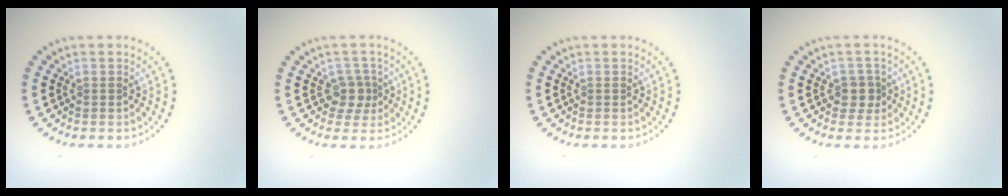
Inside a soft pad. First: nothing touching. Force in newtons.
{"total": 2.1, "press": 1.7, "slide": 1.2}
{"total": 0.0}
{"total": 1.9, "press": 1.6, "slide": 0.9}